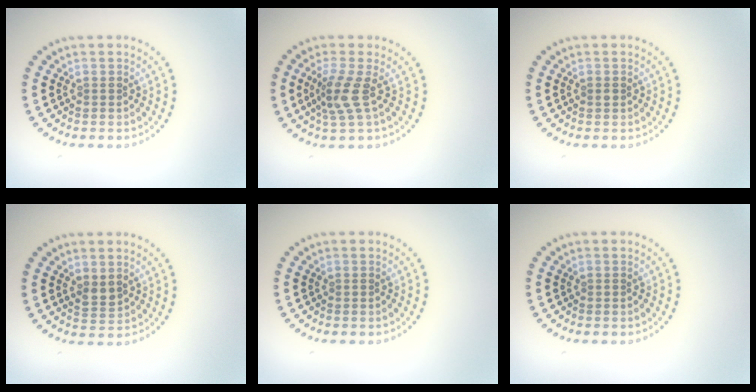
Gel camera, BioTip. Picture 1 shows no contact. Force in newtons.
{"total": 2.8, "press": 2.1, "slide": 1.8}
{"total": 0.5, "press": 0.5, "slide": 0.1}
{"total": 1.4, "press": 1.3, "slide": 0.5}
{"total": 0.0}
{"total": 0.0}